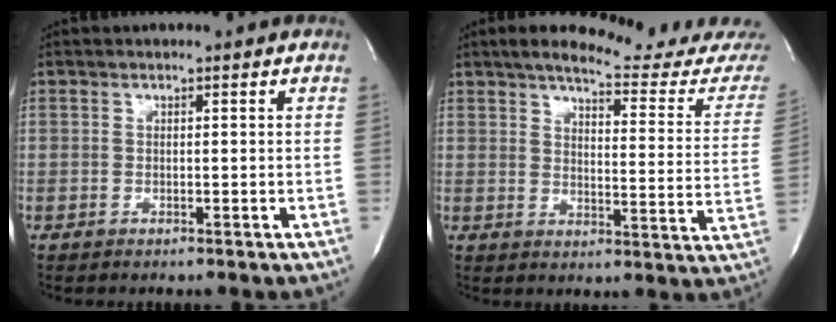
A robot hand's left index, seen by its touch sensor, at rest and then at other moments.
{"total": 16.6, "force": [15.4, 0.6, 6.1], "torque": [-0.078, -0.073, 0.180]}